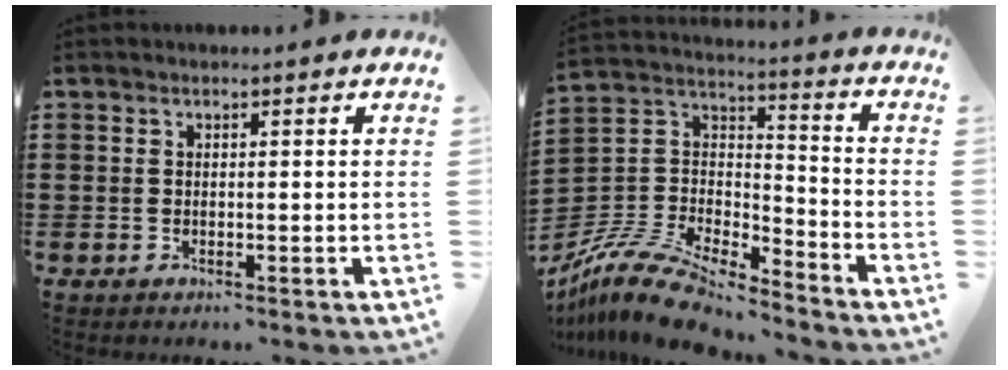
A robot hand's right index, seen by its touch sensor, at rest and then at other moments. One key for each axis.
{"total": 11.7, "fx": -10.6, "fy": 2.5, "fz": 4.3, "tx": -0.105, "ty": 0.013, "tz": -0.216}